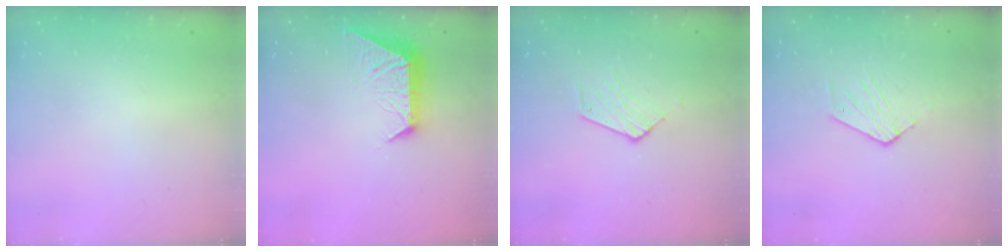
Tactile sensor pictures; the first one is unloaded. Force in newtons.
{"total": 9.7, "press": 9.7, "slide": 0.2}
{"total": 4.8, "press": 4.8, "slide": 0.4}
{"total": 5.7, "press": 5.7, "slide": 0.6}